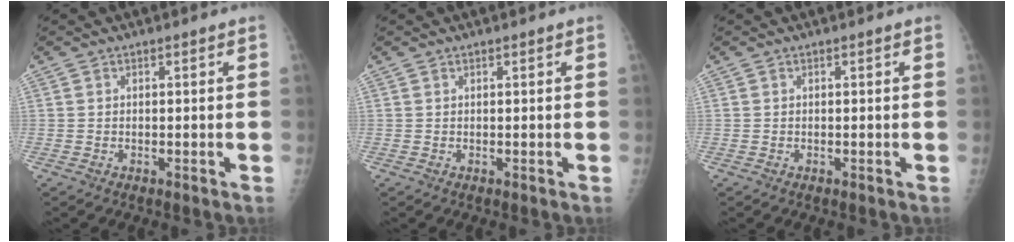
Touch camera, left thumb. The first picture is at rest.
{"total": 0.0}
{"total": 0.0}